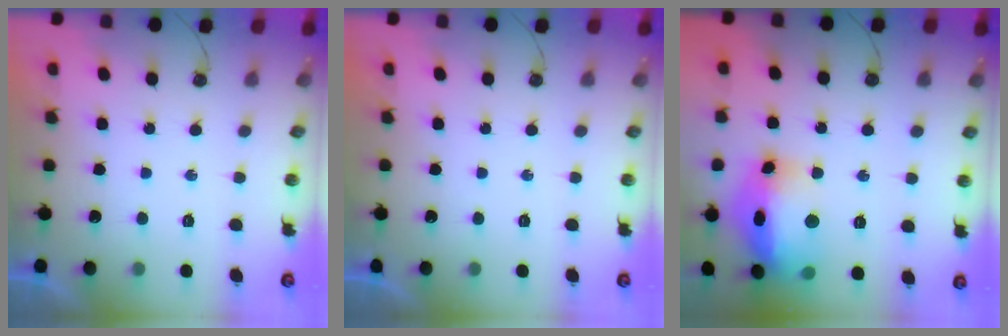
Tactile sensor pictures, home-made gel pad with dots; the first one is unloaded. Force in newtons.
{"total": 0.0}
{"total": 19.2, "press": 19.0, "slide": 2.5}